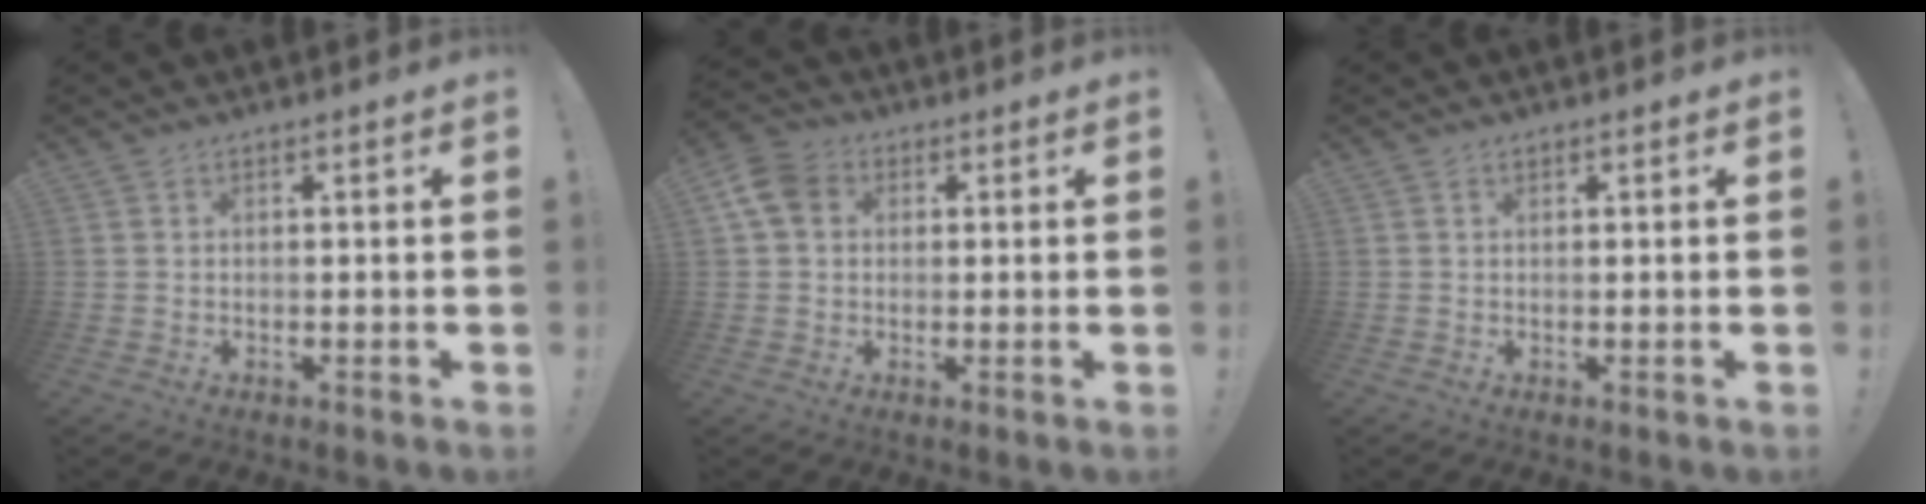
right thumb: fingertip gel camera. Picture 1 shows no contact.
{"total": 8.2, "force": [2.2, 6.2, 4.8], "torque": [-0.093, 0.006, 0.045]}
{"total": 0.6, "force": [0.4, 0.4, 0.1], "torque": [-0.002, 0.000, 0.009]}